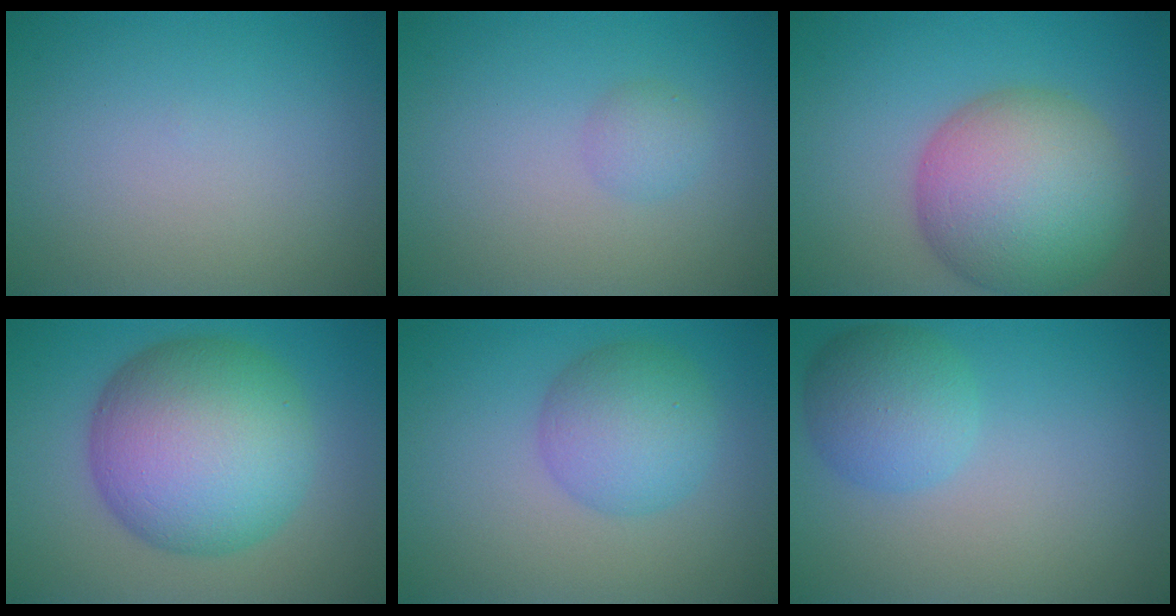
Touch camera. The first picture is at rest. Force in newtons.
{"total": 1.3, "press": 1.3, "slide": 0.1}
{"total": 10.6, "press": 10.6, "slide": 0.5}
{"total": 12.8, "press": 12.8, "slide": 0.3}
{"total": 4.9, "press": 4.9, "slide": 0.1}
{"total": 4.2, "press": 4.2, "slide": 0.1}